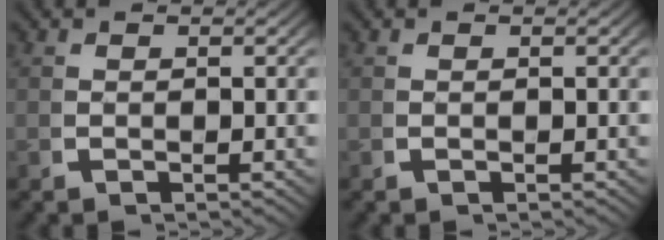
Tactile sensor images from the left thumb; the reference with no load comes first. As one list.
[{"total": 0.0}]